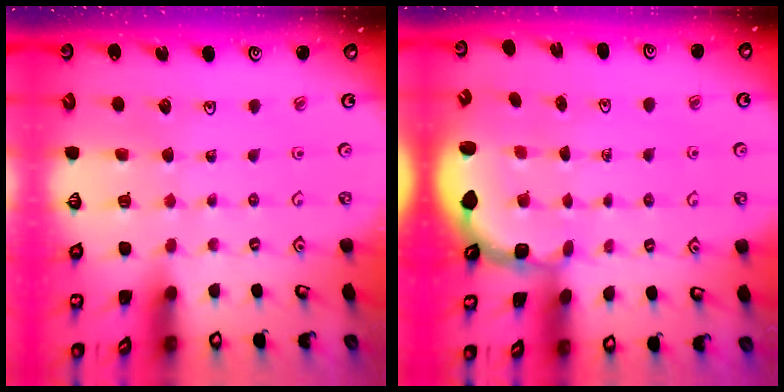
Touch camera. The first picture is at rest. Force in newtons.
{"total": 2.5, "press": 2.2, "slide": 1.2}